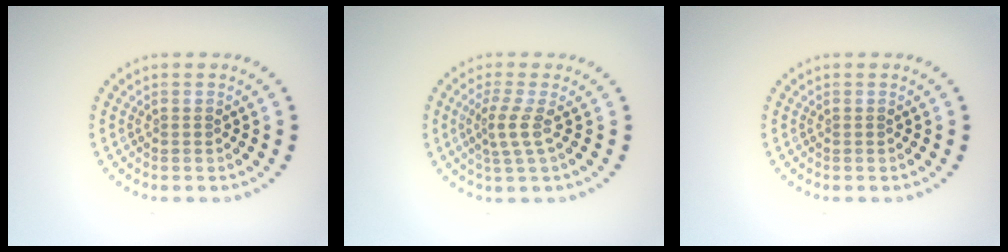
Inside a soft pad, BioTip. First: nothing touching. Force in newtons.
{"total": 2.2, "press": 1.5, "slide": 1.6}
{"total": 0.0}